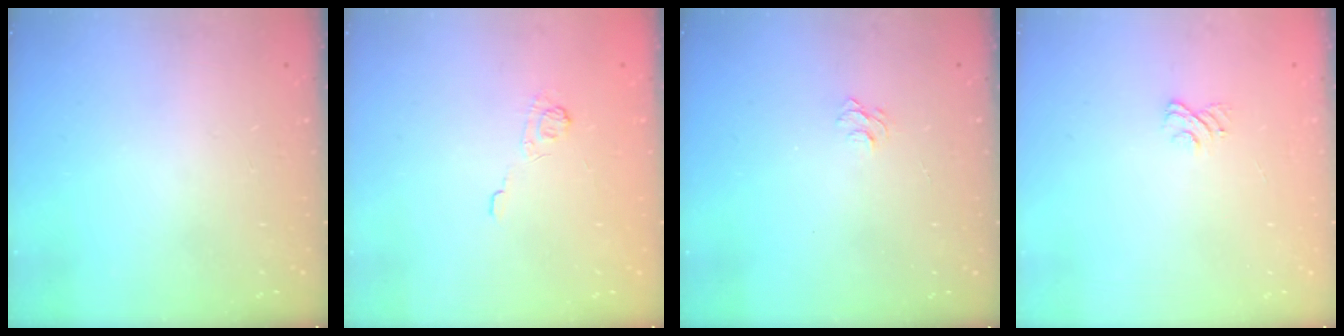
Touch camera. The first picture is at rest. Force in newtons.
{"total": 2.5, "press": 2.1, "slide": 1.4}
{"total": 3.5, "press": 3.5, "slide": 0.3}
{"total": 3.5, "press": 3.3, "slide": 1.2}